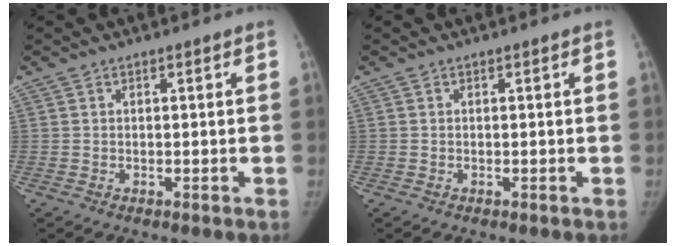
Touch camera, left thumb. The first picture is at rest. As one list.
[{"total": 0.0}]